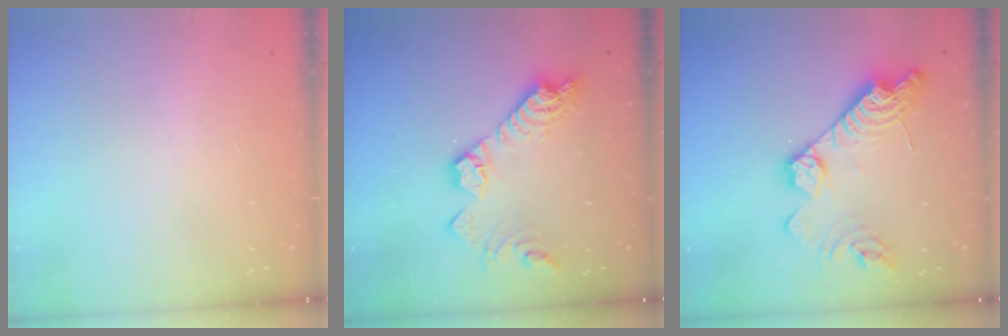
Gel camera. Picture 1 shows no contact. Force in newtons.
{"total": 15.8, "press": 15.7, "slide": 1.1}
{"total": 17.9, "press": 17.9, "slide": 1.4}